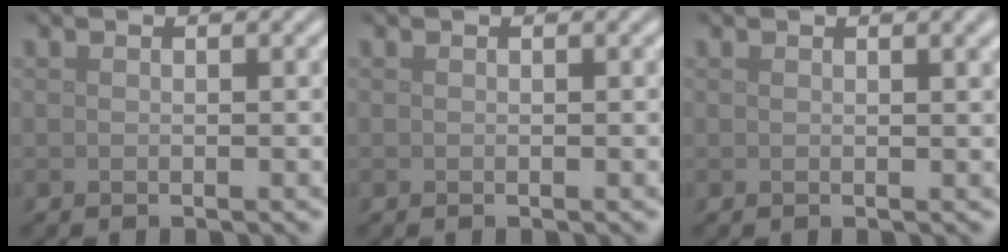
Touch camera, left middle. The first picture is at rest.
{"total": 0.0}
{"total": 2.2, "force": [1.2, 0.7, 1.7], "torque": [-0.010, 0.006, 0.013]}